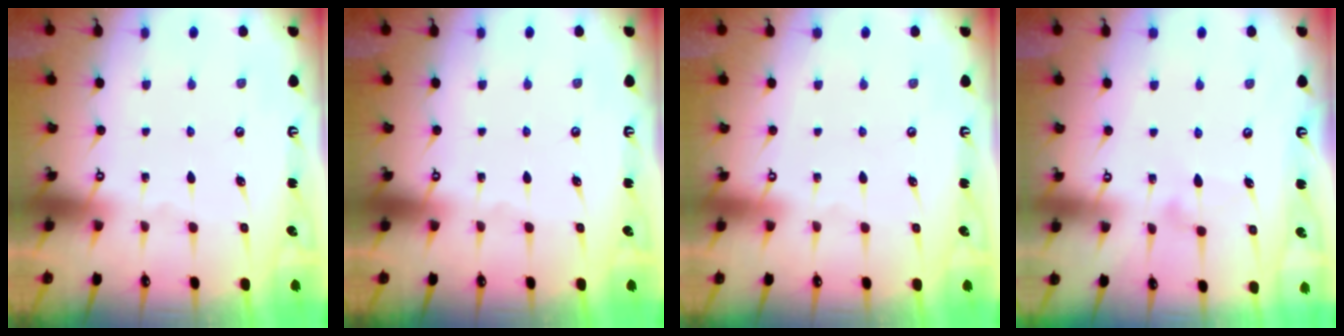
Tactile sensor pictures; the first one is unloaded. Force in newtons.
{"total": 0.0}
{"total": 3.9, "press": 3.9, "slide": 0.1}
{"total": 8.3, "press": 8.2, "slide": 0.4}